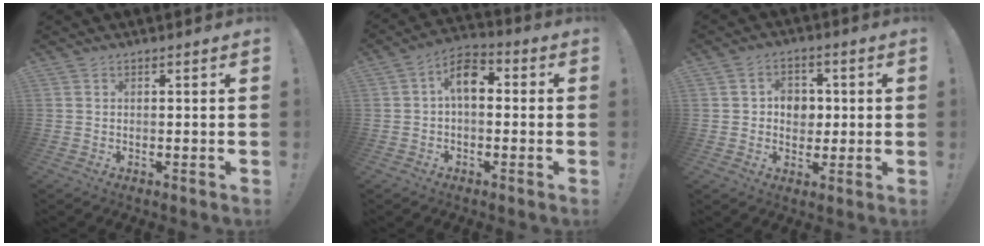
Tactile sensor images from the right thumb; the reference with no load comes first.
{"total": 8.2, "force": [1.1, 4.9, 6.5], "torque": [-0.119, 0.010, 0.022]}
{"total": 6.7, "force": [0.7, 6.1, 2.7], "torque": [-0.029, -0.004, 0.012]}